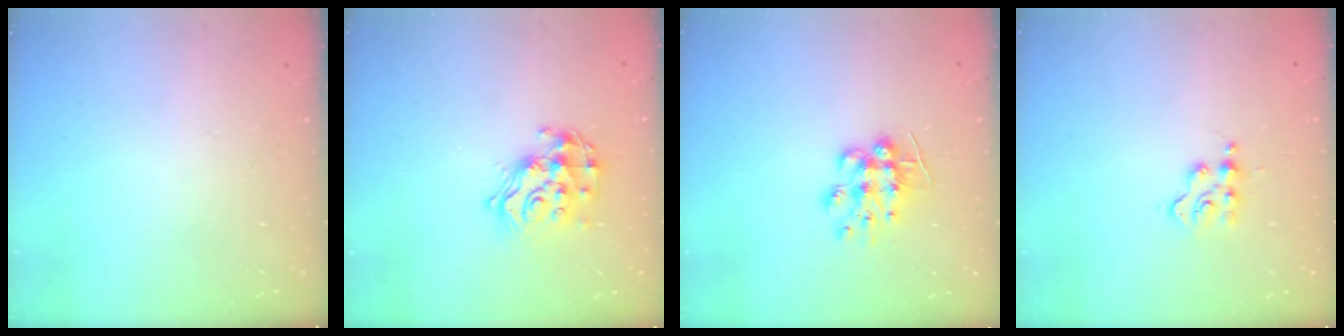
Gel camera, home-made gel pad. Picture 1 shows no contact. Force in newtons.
{"total": 13.9, "press": 13.9, "slide": 1.1}
{"total": 9.4, "press": 9.4, "slide": 0.6}
{"total": 3.6, "press": 3.6, "slide": 0.5}